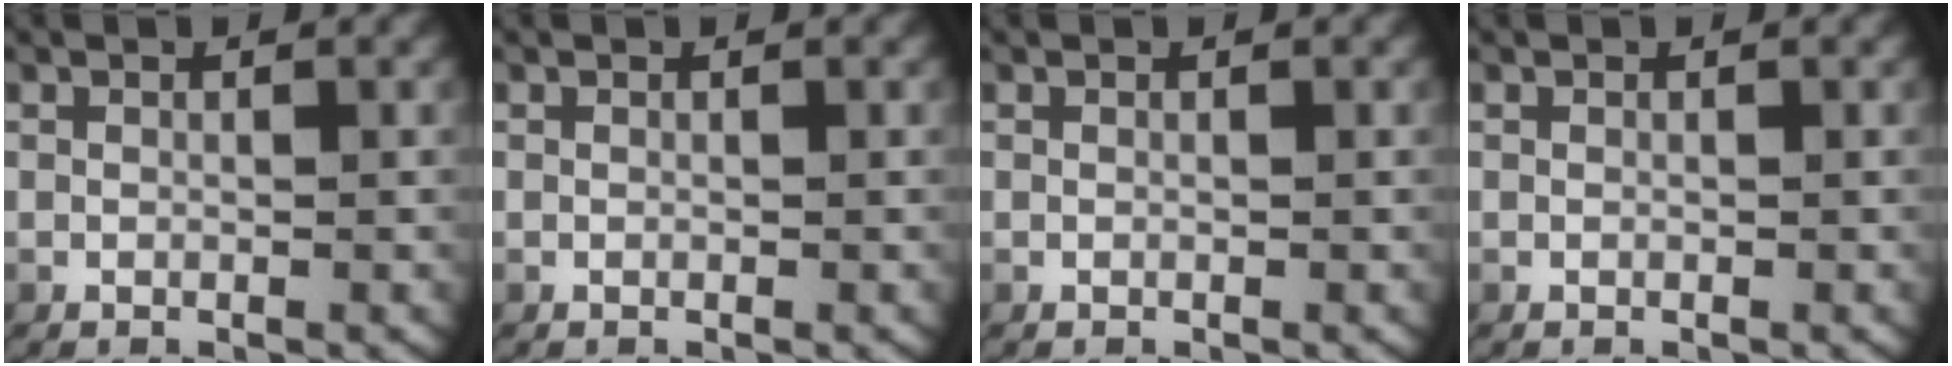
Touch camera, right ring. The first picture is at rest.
{"total": 0.0}
{"total": 0.0}
{"total": 0.0}